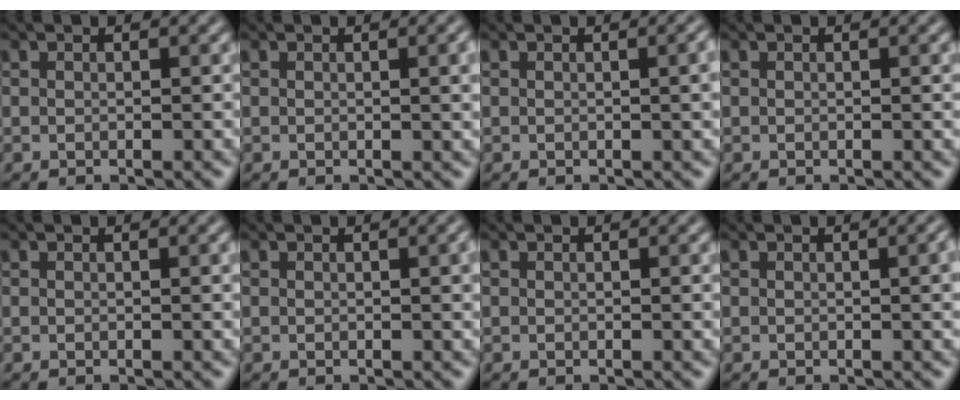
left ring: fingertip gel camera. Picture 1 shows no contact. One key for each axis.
{"total": 2.5, "fx": 0.3, "fy": 0.8, "fz": 2.4, "tx": -0.024, "ty": 0.003, "tz": 0.000}
{"total": 2.5, "fx": 0.2, "fy": 0.8, "fz": 2.4, "tx": -0.022, "ty": 0.004, "tz": -0.002}
{"total": 0.6, "fx": 0.0, "fy": 0.1, "fz": 0.6, "tx": -0.006, "ty": 0.000, "tz": 0.000}
{"total": 0.9, "fx": 0.1, "fy": 0.2, "fz": 0.9, "tx": -0.011, "ty": 0.001, "tz": 0.001}
{"total": 1.7, "fx": 0.2, "fy": 0.4, "fz": 1.6, "tx": -0.018, "ty": 0.003, "tz": 0.002}
{"total": 0.7, "fx": 0.1, "fy": 0.1, "fz": 0.7, "tx": -0.008, "ty": 0.000, "tz": 0.000}
{"total": 2.1, "fx": 0.2, "fy": 0.6, "fz": 2.0, "tx": -0.020, "ty": 0.003, "tz": 0.000}